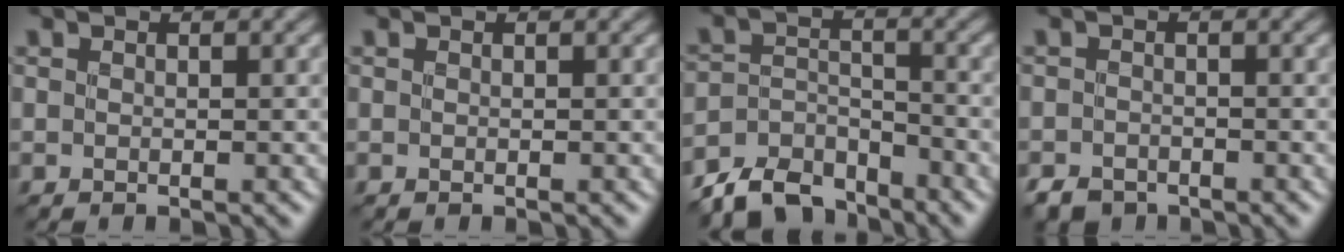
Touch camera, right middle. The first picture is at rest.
{"total": 0.0}
{"total": 6.0, "force": [-5.3, 2.3, 1.6], "torque": [-0.024, -0.005, -0.102]}
{"total": 2.2, "force": [-1.8, 1.2, 0.5], "torque": [-0.007, -0.003, -0.038]}